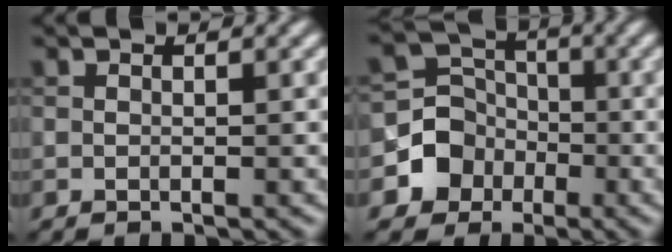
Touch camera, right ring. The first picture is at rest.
{"total": 4.7, "force": [-1.8, 4.3, 1.0], "torque": [-0.003, 0.005, -0.047]}